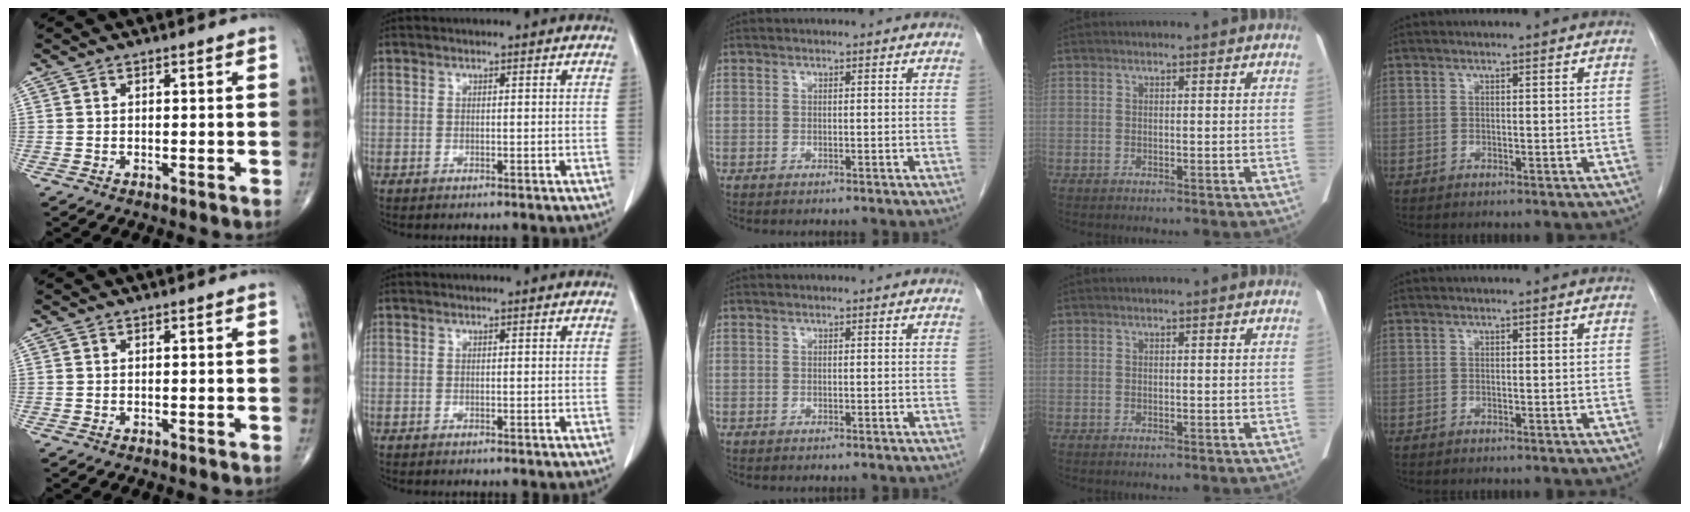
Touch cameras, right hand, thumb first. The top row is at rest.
{}